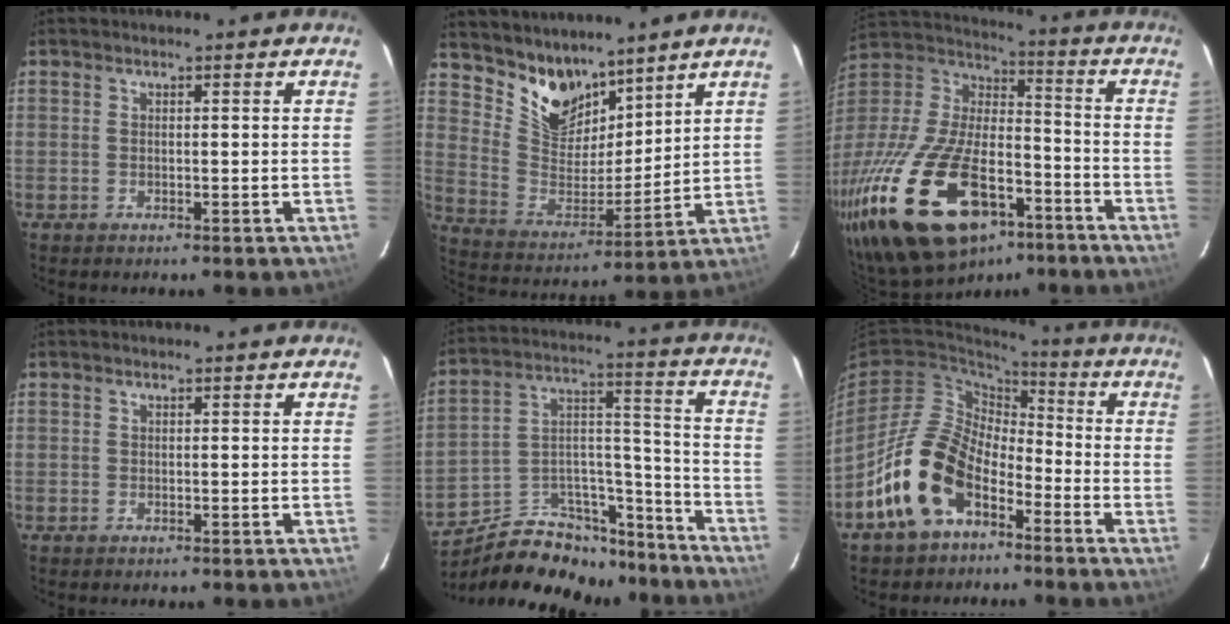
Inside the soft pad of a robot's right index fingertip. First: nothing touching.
{"total": 12.1, "force": [9.5, 6.4, 4.0], "torque": [-0.083, -0.003, 0.189]}
{"total": 31.8, "force": [-18.3, 15.3, 21.1], "torque": [-0.430, -0.020, -0.300]}
{"total": 0.0}
{"total": 21.2, "force": [-16.5, 10.1, 8.9], "torque": [-0.161, 0.064, -0.235]}
{"total": 15.6, "force": [-8.0, 9.7, 9.2], "torque": [-0.191, 0.014, -0.141]}